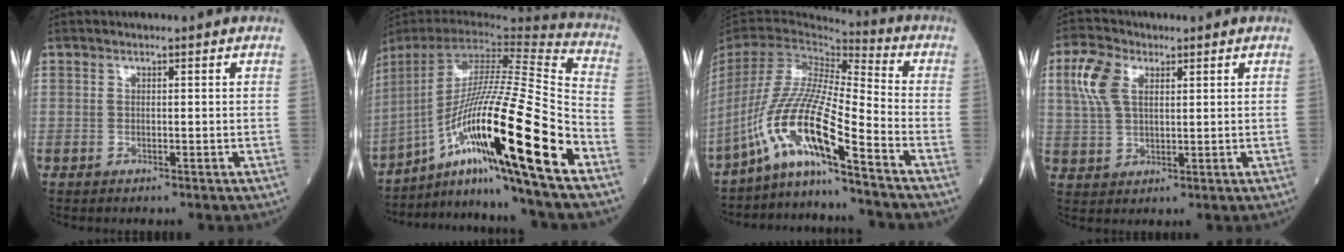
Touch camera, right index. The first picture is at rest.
{"total": 24.2, "force": [-11.1, -0.9, 21.5], "torque": [-0.378, -0.014, -0.199]}
{"total": 14.4, "force": [-10.1, -0.6, 10.2], "torque": [-0.210, 0.000, -0.193]}
{"total": 6.7, "force": [2.6, 3.6, 5.0], "torque": [-0.126, 0.017, 0.054]}